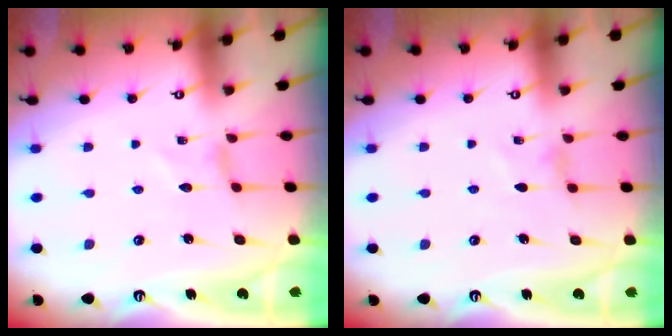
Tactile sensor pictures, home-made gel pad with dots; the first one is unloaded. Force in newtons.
{"total": 1.3, "press": 1.3, "slide": 0.3}